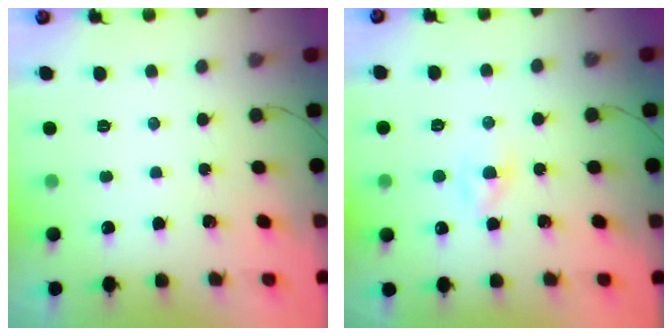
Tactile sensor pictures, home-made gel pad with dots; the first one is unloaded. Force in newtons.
{"total": 2.0, "press": 1.9, "slide": 0.7}